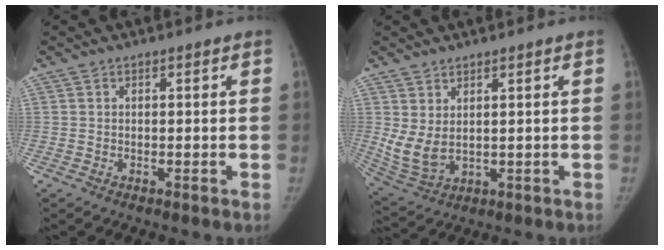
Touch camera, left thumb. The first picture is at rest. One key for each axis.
{"total": 6.6, "fx": 1.8, "fy": 3.6, "fz": 5.2, "tx": -0.109, "ty": -0.014, "tz": 0.054}